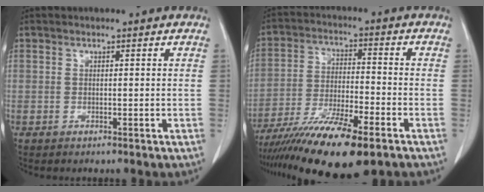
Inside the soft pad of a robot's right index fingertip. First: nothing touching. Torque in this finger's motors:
{"motor_torque": [1.10, -1.04, 1.05, 0.21]}